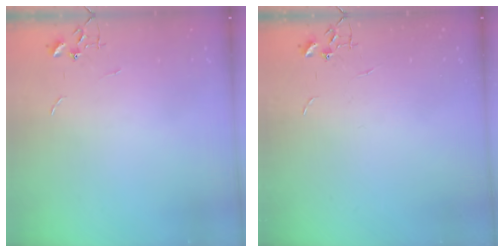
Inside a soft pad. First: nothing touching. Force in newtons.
{"total": 0.0}